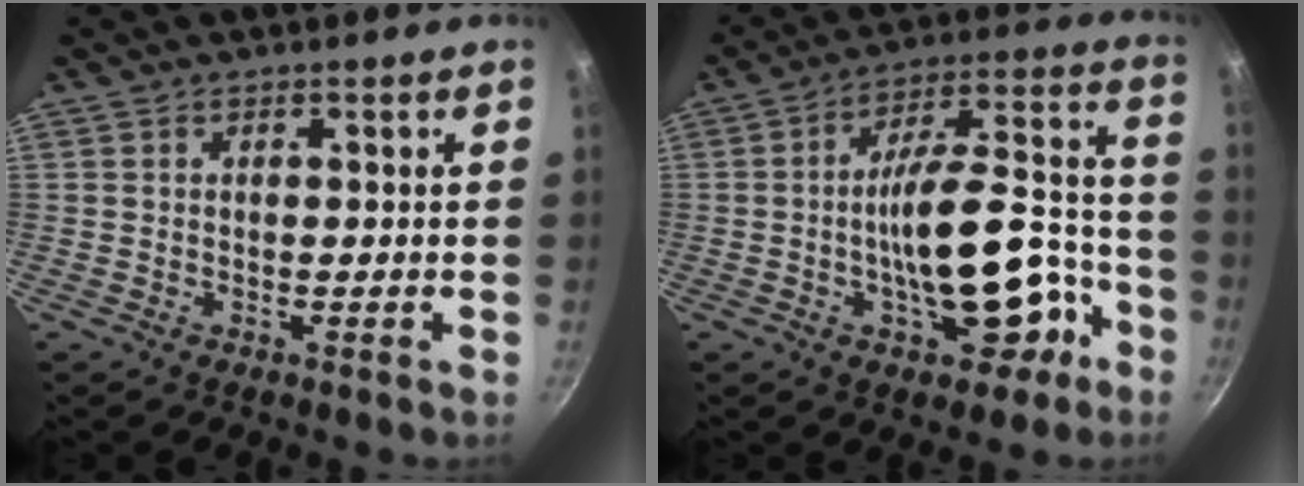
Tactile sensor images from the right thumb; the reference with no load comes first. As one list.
[{"total": 18.9, "force": [-6.3, 8.6, 15.6], "torque": [-0.199, 0.070, -0.085]}]